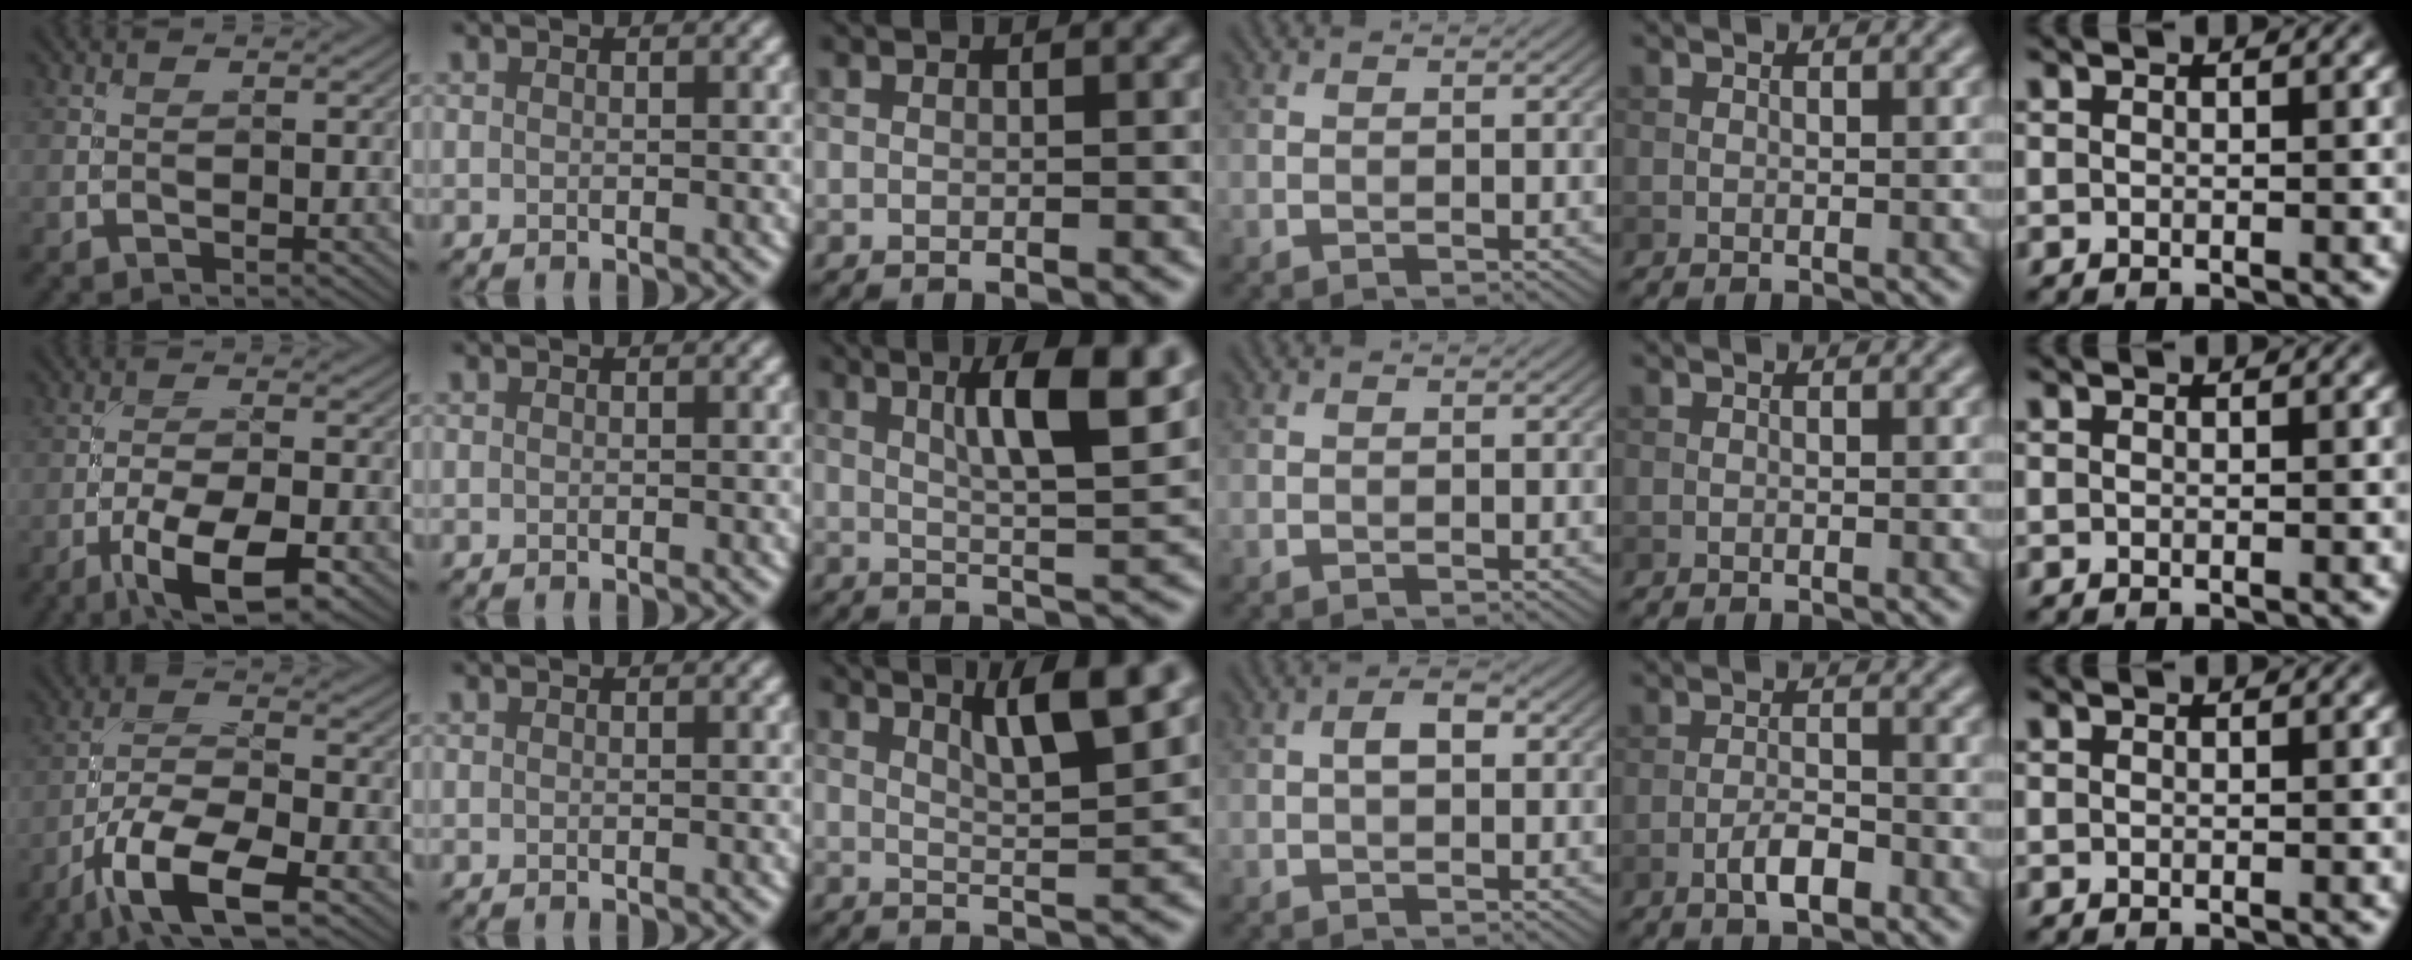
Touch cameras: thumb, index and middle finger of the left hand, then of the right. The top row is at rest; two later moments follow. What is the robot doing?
{"motion": "unscrew", "object": "medicine bottle"}